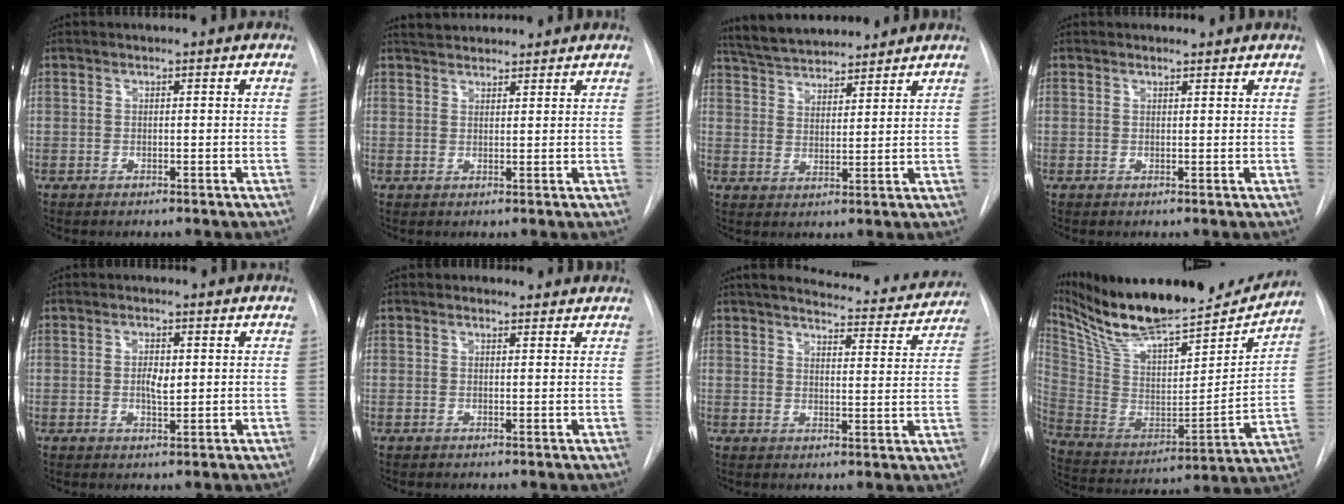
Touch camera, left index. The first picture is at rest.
{"total": 6.7, "force": [6.2, 1.5, 2.1], "torque": [-0.036, 0.035, 0.100]}
{"total": 12.0, "force": [11.0, 2.7, 3.9], "torque": [-0.066, 0.026, 0.183]}
{"total": 1.1, "force": [1.0, 0.3, 0.0], "torque": [-0.009, 0.001, 0.013]}
{"total": 2.7, "force": [0.3, 1.1, 2.4], "torque": [-0.043, -0.002, 0.006]}
{"total": 1.9, "force": [1.6, 0.9, 0.1], "torque": [-0.003, 0.004, 0.015]}
{"total": 16.5, "force": [15.2, 3.2, 5.5], "torque": [-0.061, -0.022, 0.177]}
{"total": 28.0, "force": [24.7, 6.0, 11.8], "torque": [-0.224, -0.033, 0.381]}